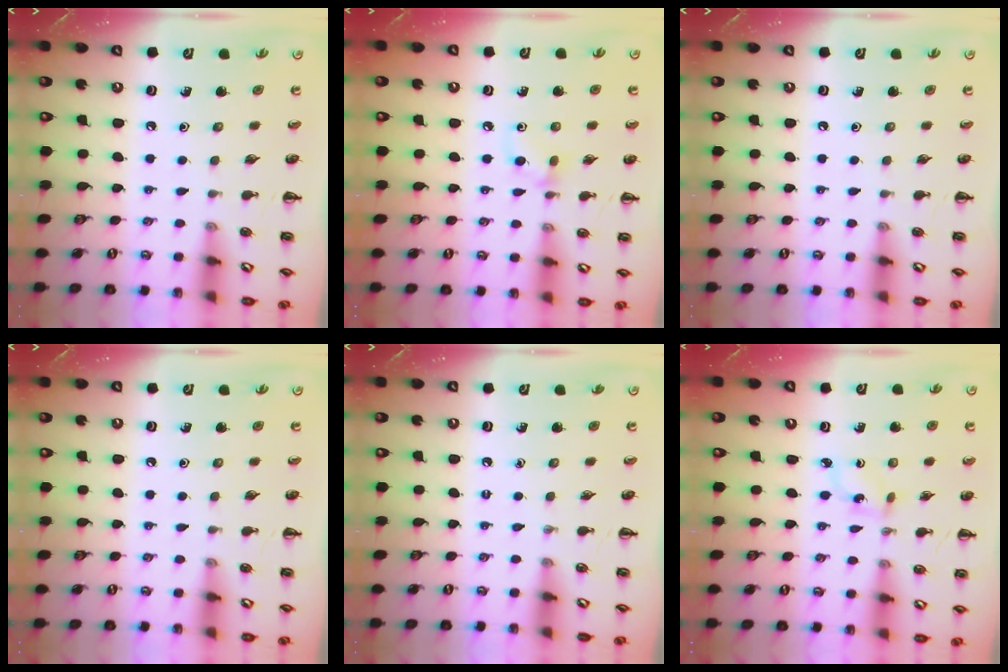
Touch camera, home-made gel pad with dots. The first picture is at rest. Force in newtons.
{"total": 5.9, "press": 5.6, "slide": 1.8}
{"total": 0.0}
{"total": 0.0}
{"total": 0.0}
{"total": 2.7, "press": 2.6, "slide": 0.9}